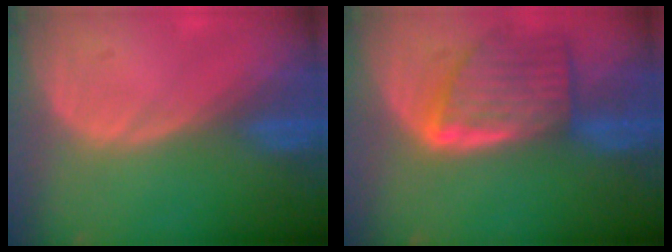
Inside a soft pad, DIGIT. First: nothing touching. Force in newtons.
{"total": 8.1, "press": 7.4, "slide": 3.3}